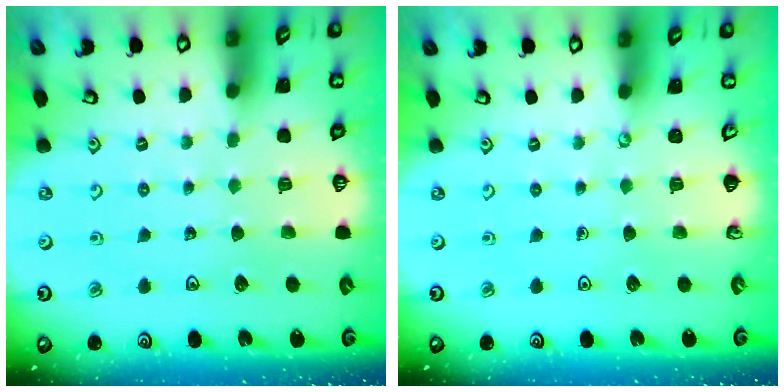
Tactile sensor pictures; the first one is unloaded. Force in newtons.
{"total": 0.0}